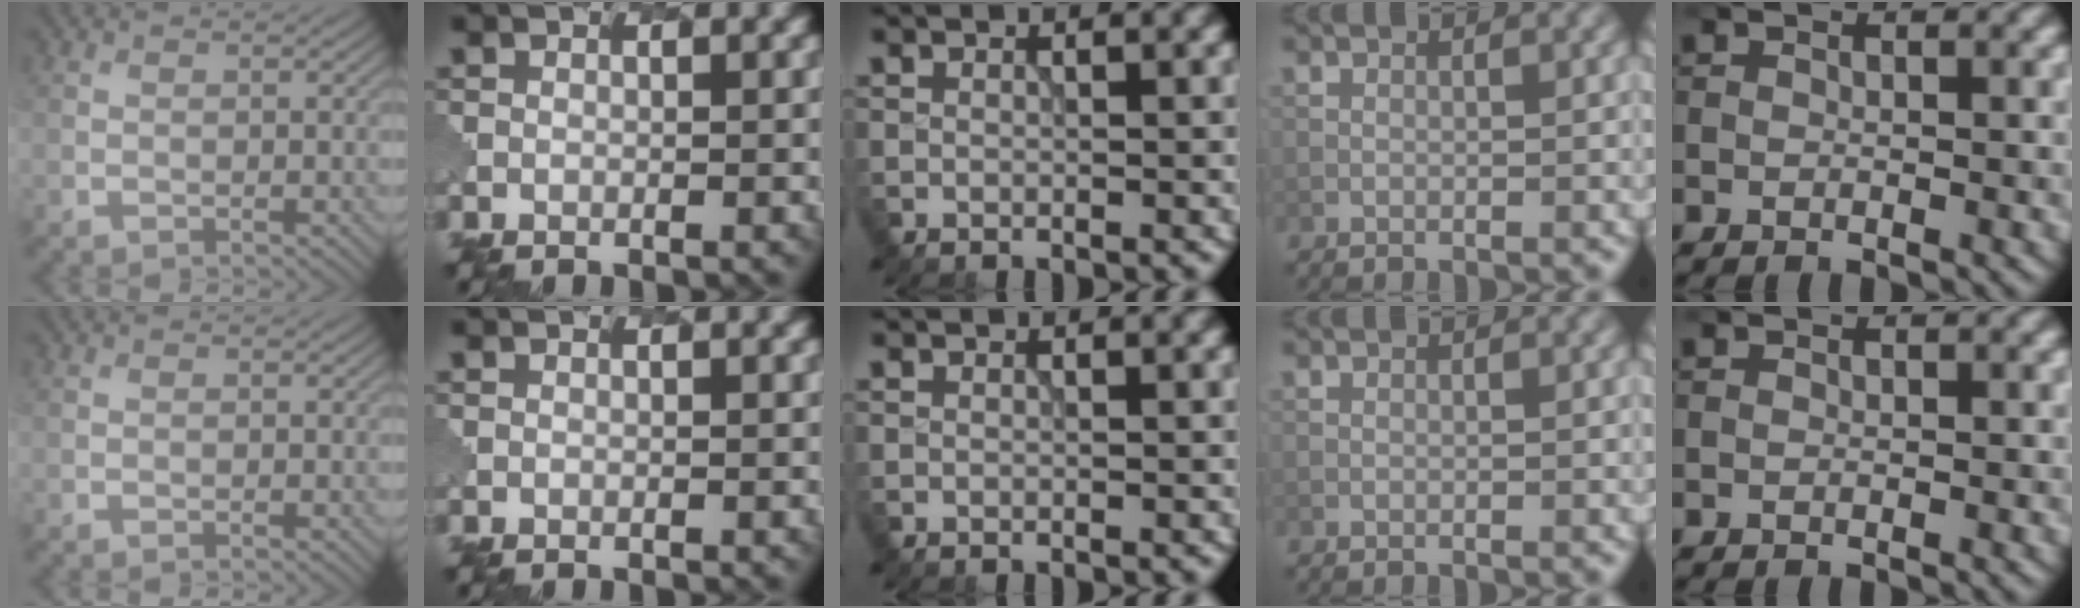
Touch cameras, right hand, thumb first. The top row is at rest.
{}